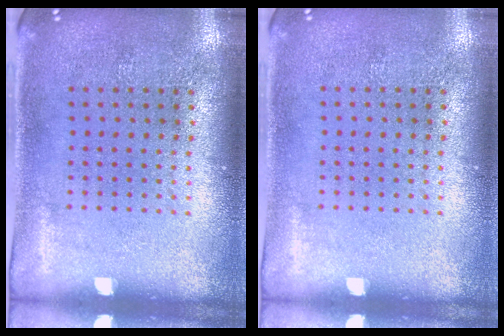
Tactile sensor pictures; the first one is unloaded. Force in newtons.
{"total": 0.0}